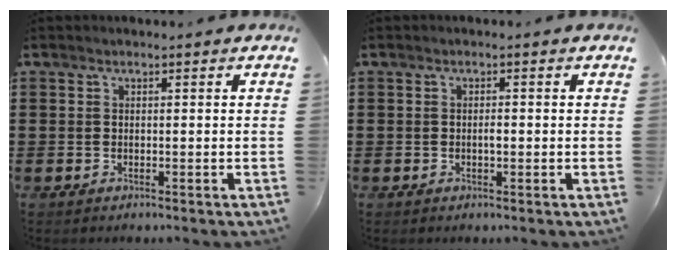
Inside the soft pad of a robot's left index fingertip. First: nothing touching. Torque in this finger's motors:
{"motor_torque": [0.29, 0.27, 0.02, 0.03]}